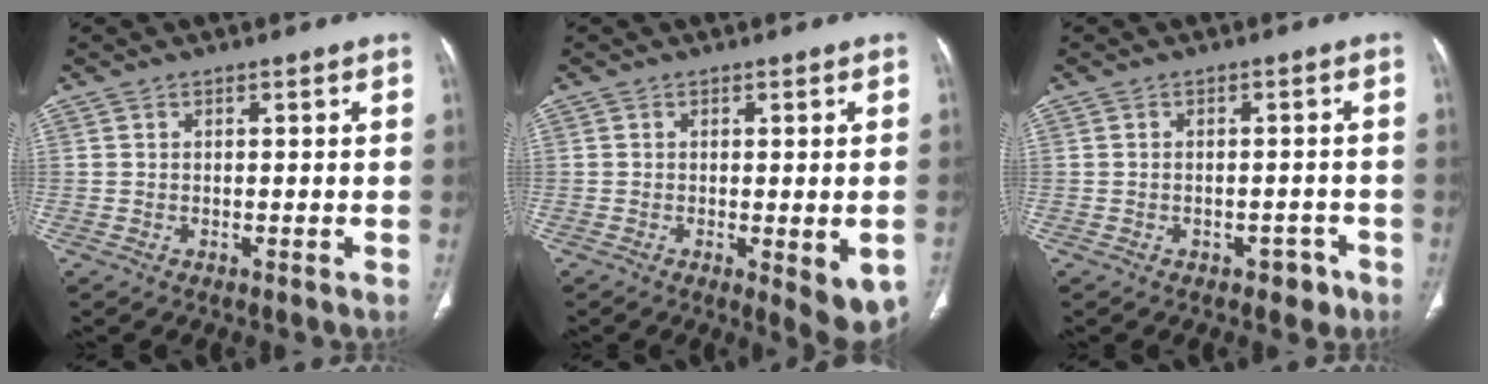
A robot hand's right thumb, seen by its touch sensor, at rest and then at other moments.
{"total": 7.4, "force": [-2.3, 2.5, 6.6], "torque": [-0.070, -0.016, -0.027]}
{"total": 3.0, "force": [-1.9, 1.9, 1.3], "torque": [-0.004, 0.020, -0.019]}